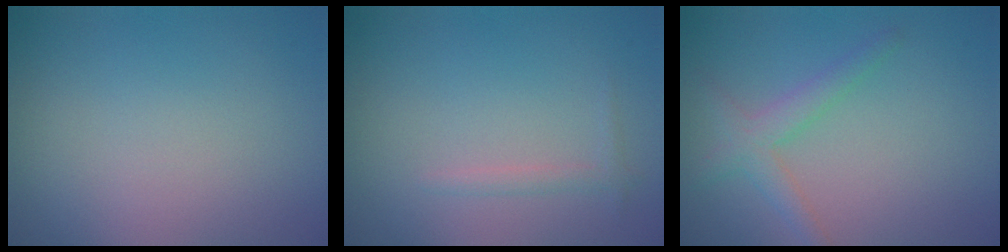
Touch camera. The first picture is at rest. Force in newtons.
{"total": 0.9, "press": 0.9, "slide": 0.1}
{"total": 2.2, "press": 2.2, "slide": 0.1}